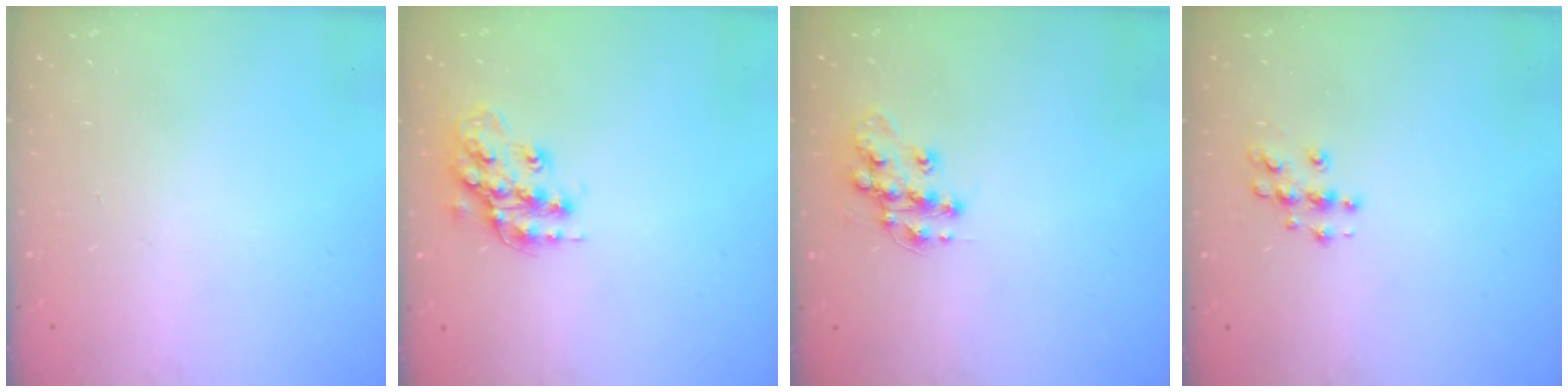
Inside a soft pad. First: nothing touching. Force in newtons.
{"total": 15.0, "press": 15.0, "slide": 1.2}
{"total": 11.8, "press": 11.8, "slide": 0.7}
{"total": 5.2, "press": 5.1, "slide": 0.5}